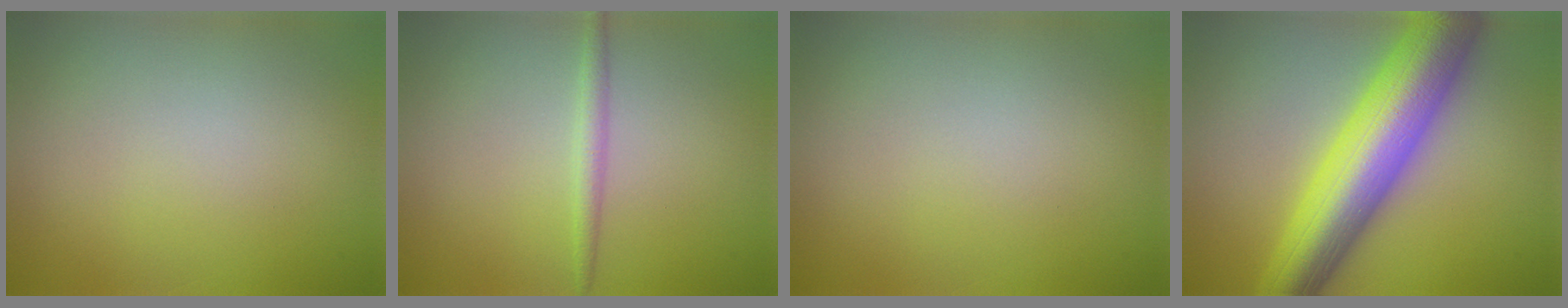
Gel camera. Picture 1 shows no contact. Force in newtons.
{"total": 1.5, "press": 1.5, "slide": 0.1}
{"total": 0.0}
{"total": 11.4, "press": 11.4, "slide": 0.2}